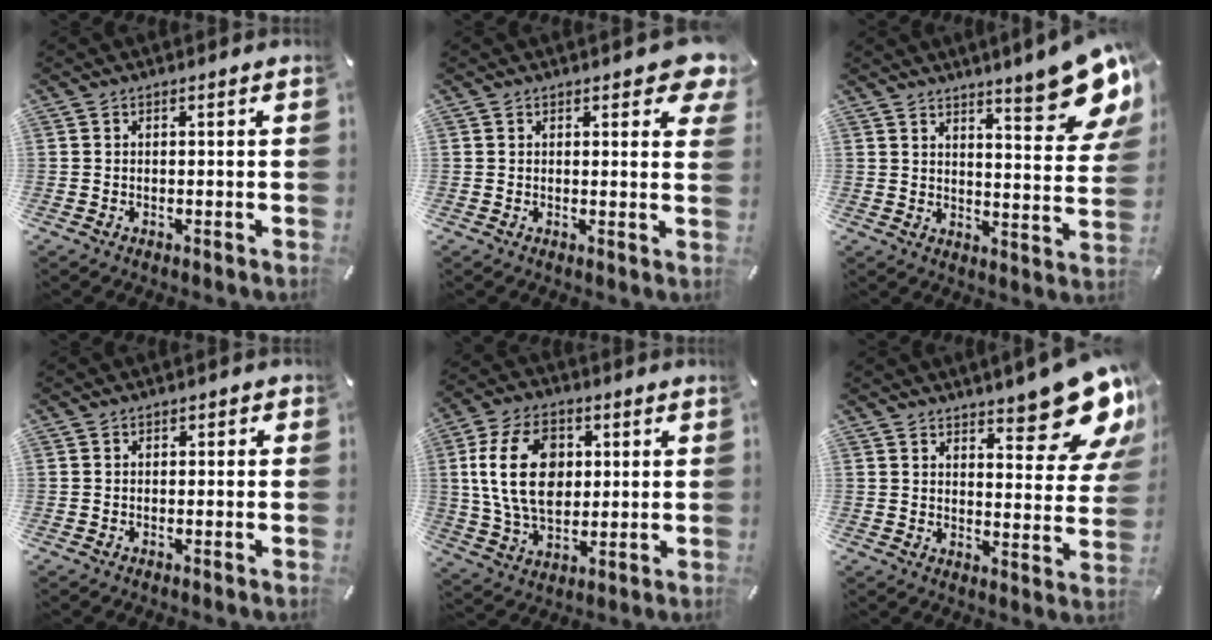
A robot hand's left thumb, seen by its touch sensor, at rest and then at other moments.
{"total": 5.3, "force": [3.2, 2.5, 3.4], "torque": [-0.029, -0.022, 0.051]}
{"total": 14.0, "force": [10.3, 2.8, 9.1], "torque": [-0.122, -0.081, 0.170]}
{"total": 0.9, "force": [-0.3, 0.8, 0.2], "torque": [-0.003, 0.004, -0.007]}
{"total": 15.6, "force": [2.4, 11.1, 10.7], "torque": [-0.220, 0.004, 0.039]}
{"total": 15.1, "force": [10.7, 5.3, 9.2], "torque": [-0.103, -0.091, 0.181]}